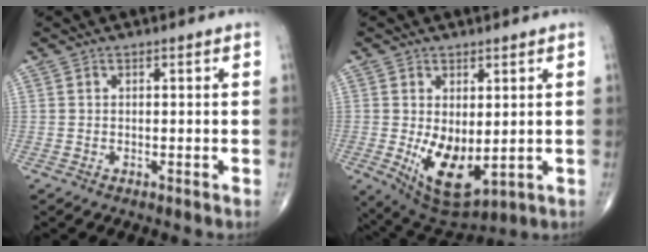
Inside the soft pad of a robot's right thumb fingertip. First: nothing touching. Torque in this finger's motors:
{"motor_torque": [-0.16, 1.04, 0.82, 0.36, 0.36]}